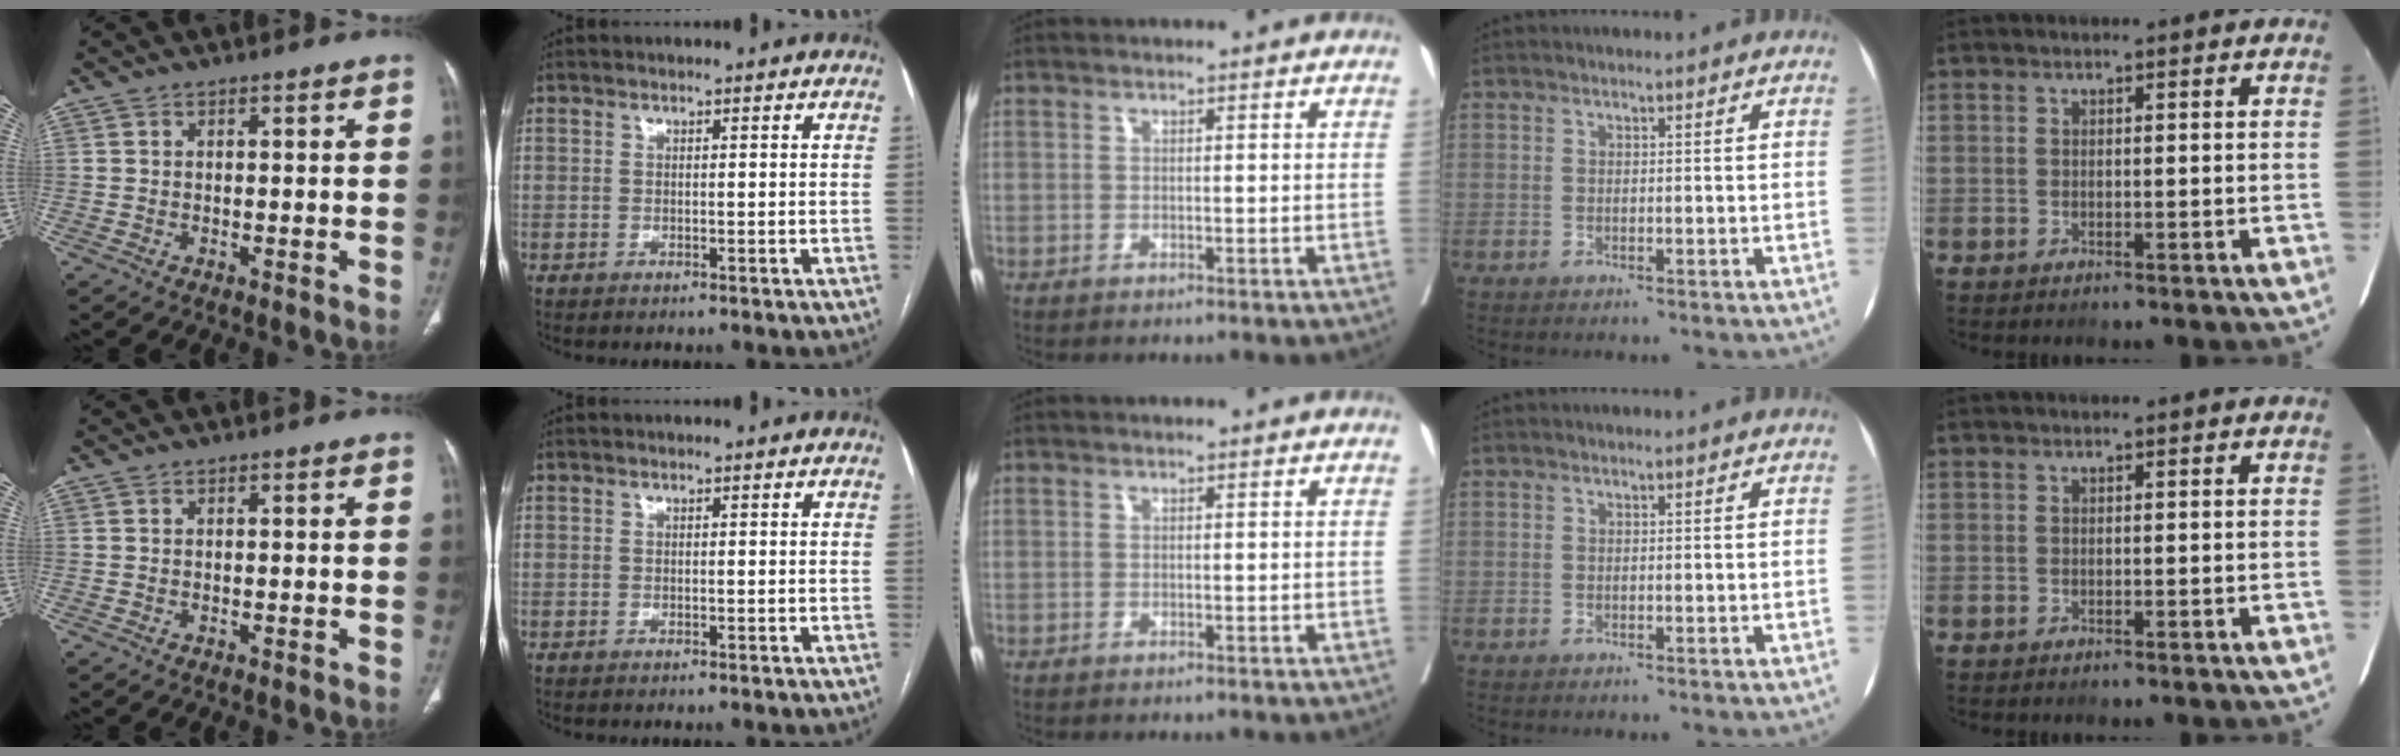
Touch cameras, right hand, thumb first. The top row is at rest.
{}